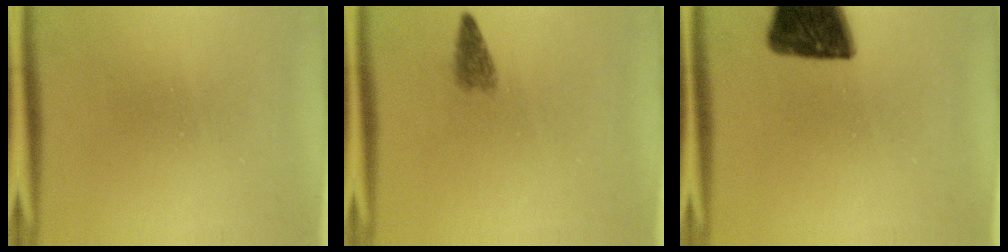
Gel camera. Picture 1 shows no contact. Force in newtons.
{"total": 2.2}
{"total": 13.7}